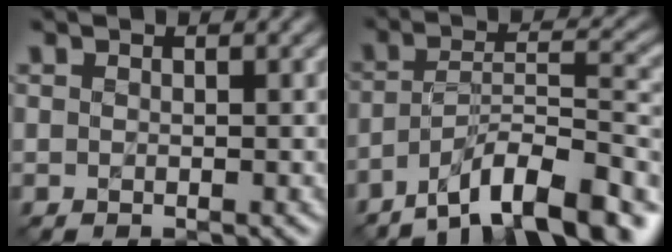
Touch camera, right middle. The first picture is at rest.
{"total": 10.8, "force": [-7.9, 2.6, 6.9], "torque": [-0.101, 0.015, -0.139]}